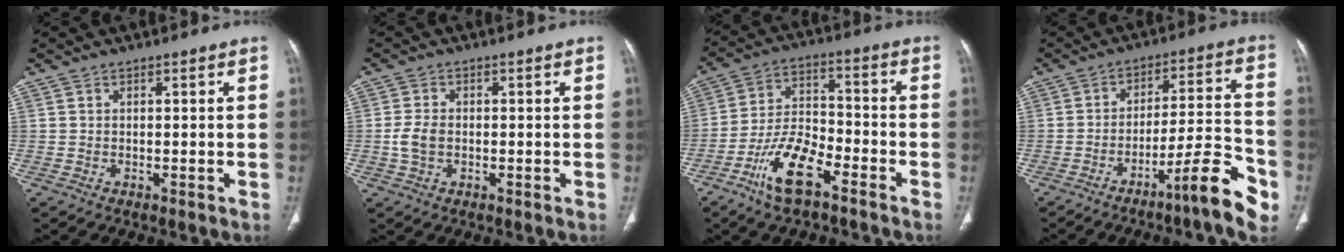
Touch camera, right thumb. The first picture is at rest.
{"total": 3.6, "force": [-0.5, 2.4, 2.7], "torque": [-0.060, 0.007, -0.009]}
{"total": 12.0, "force": [-7.2, 4.7, 8.4], "torque": [-0.166, 0.044, -0.136]}
{"total": 14.0, "force": [-7.5, 2.2, 11.6], "torque": [-0.160, 0.054, -0.112]}